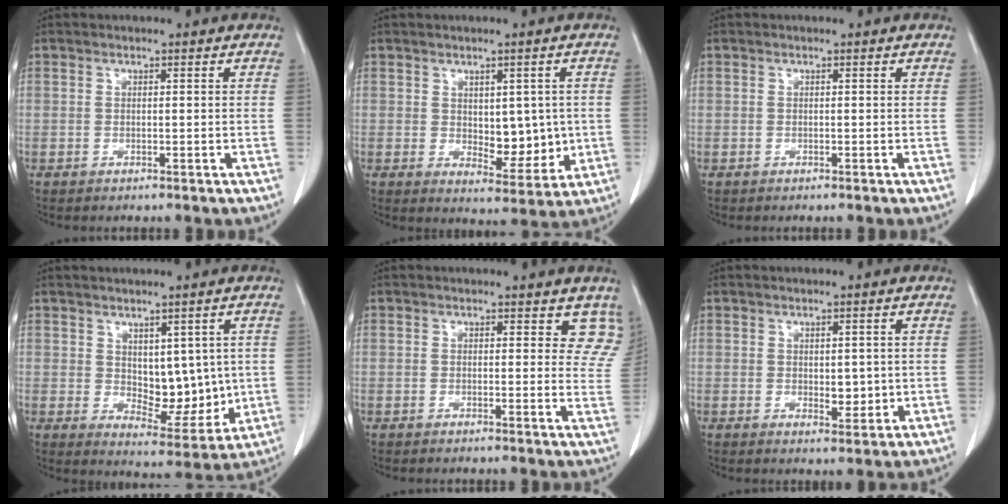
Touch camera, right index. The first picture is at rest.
{"total": 6.9, "force": [0.1, 3.6, 5.9], "torque": [-0.073, -0.003, 0.019]}
{"total": 0.0}
{"total": 8.6, "force": [0.9, 4.8, 7.1], "torque": [-0.090, -0.005, 0.036]}
{"total": 5.8, "force": [4.7, 2.9, 1.7], "torque": [0.011, -0.015, 0.030]}
{"total": 3.1, "force": [0.0, 1.7, 2.6], "torque": [-0.035, -0.004, 0.010]}